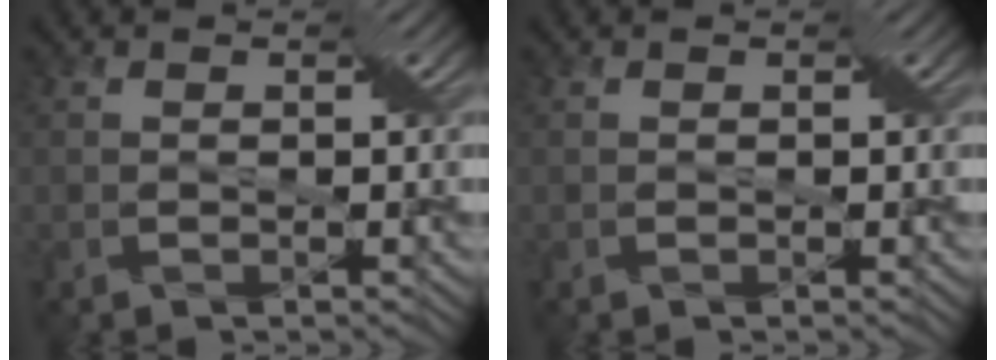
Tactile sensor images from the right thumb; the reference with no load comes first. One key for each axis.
{"total": 0.0}